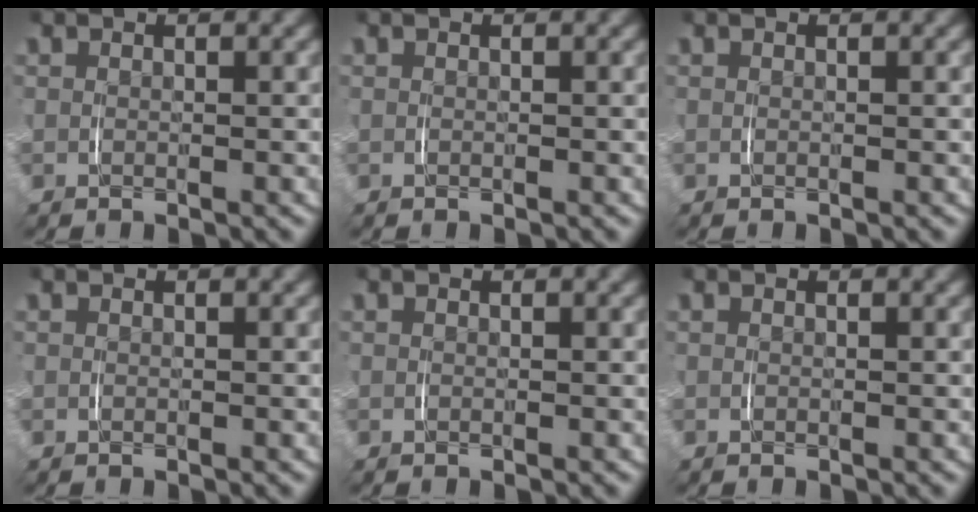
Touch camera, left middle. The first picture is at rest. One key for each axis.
{"total": 0.0}
{"total": 0.0}
{"total": 0.0}
{"total": 0.0}
{"total": 0.0}